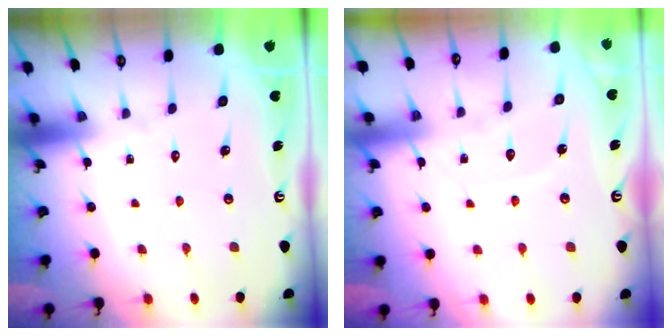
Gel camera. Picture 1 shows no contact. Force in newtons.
{"total": 6.9, "press": 6.9, "slide": 0.6}